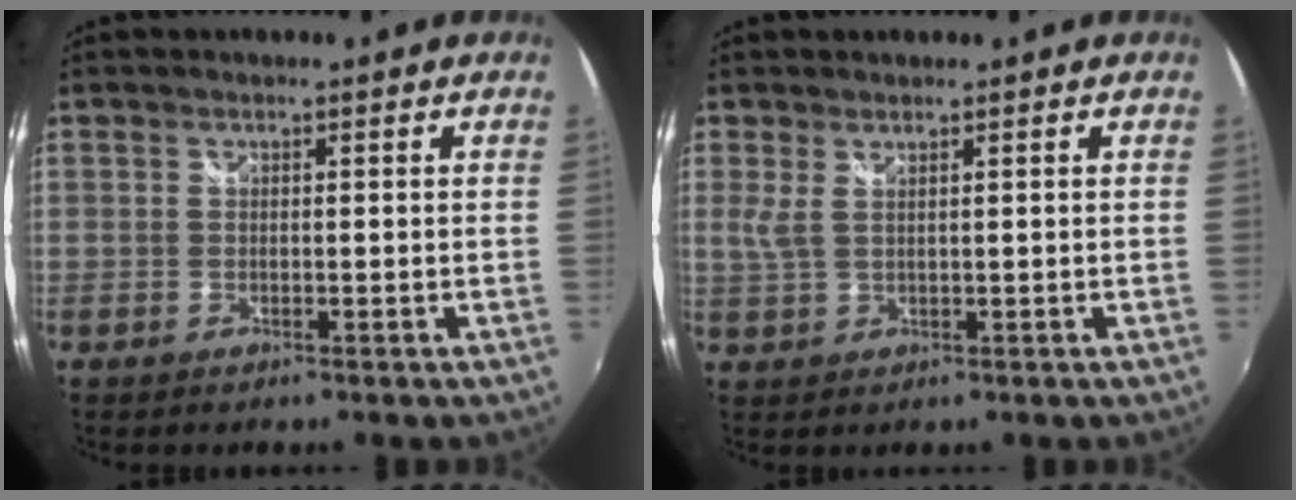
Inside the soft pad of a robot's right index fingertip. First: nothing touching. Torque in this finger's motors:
{"motor_torque": [0.02, 0.02, 0.05, 0.04]}